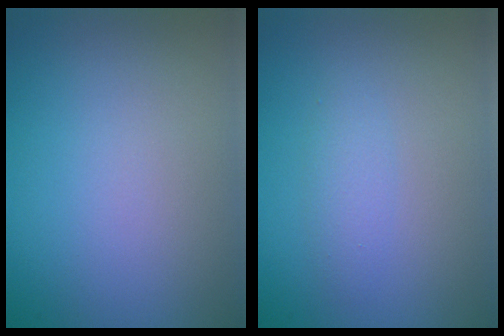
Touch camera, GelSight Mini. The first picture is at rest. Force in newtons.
{"total": 1.4, "press": 1.4, "slide": 0.1}